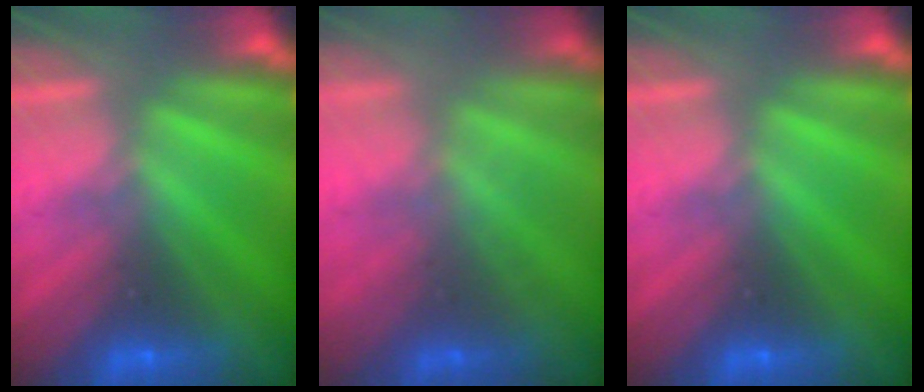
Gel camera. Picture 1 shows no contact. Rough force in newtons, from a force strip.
{"total": 1.7}
{"total": 0.0}